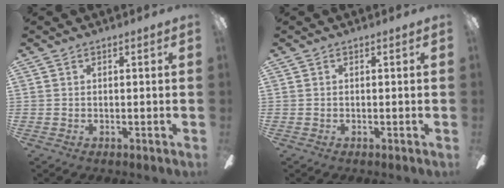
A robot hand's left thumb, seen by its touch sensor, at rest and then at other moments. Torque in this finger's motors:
{"motor_torque": [-0.05, -0.06, 0.12, -0.18, 0.00]}